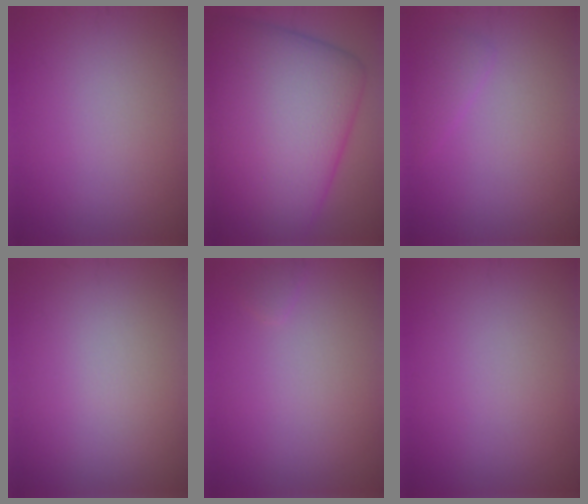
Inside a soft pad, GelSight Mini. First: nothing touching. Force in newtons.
{"total": 17.3, "press": 17.3, "slide": 0.2}
{"total": 1.4, "press": 1.4, "slide": 0.1}
{"total": 0.0}
{"total": 0.6, "press": 0.6, "slide": 0.1}
{"total": 0.0}